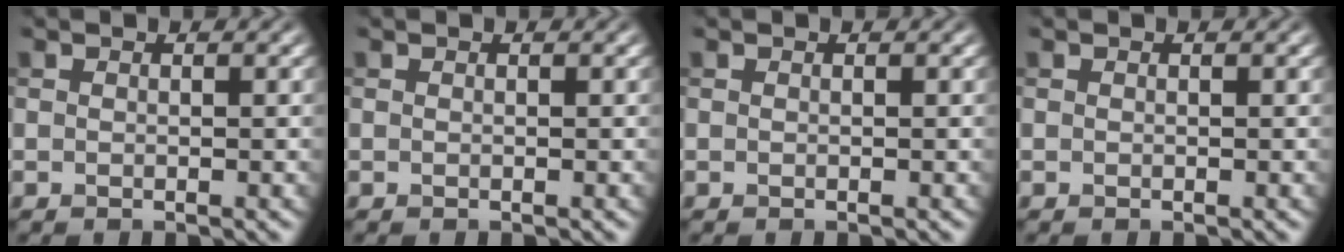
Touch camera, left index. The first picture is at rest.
{"total": 0.0}
{"total": 0.0}
{"total": 0.0}